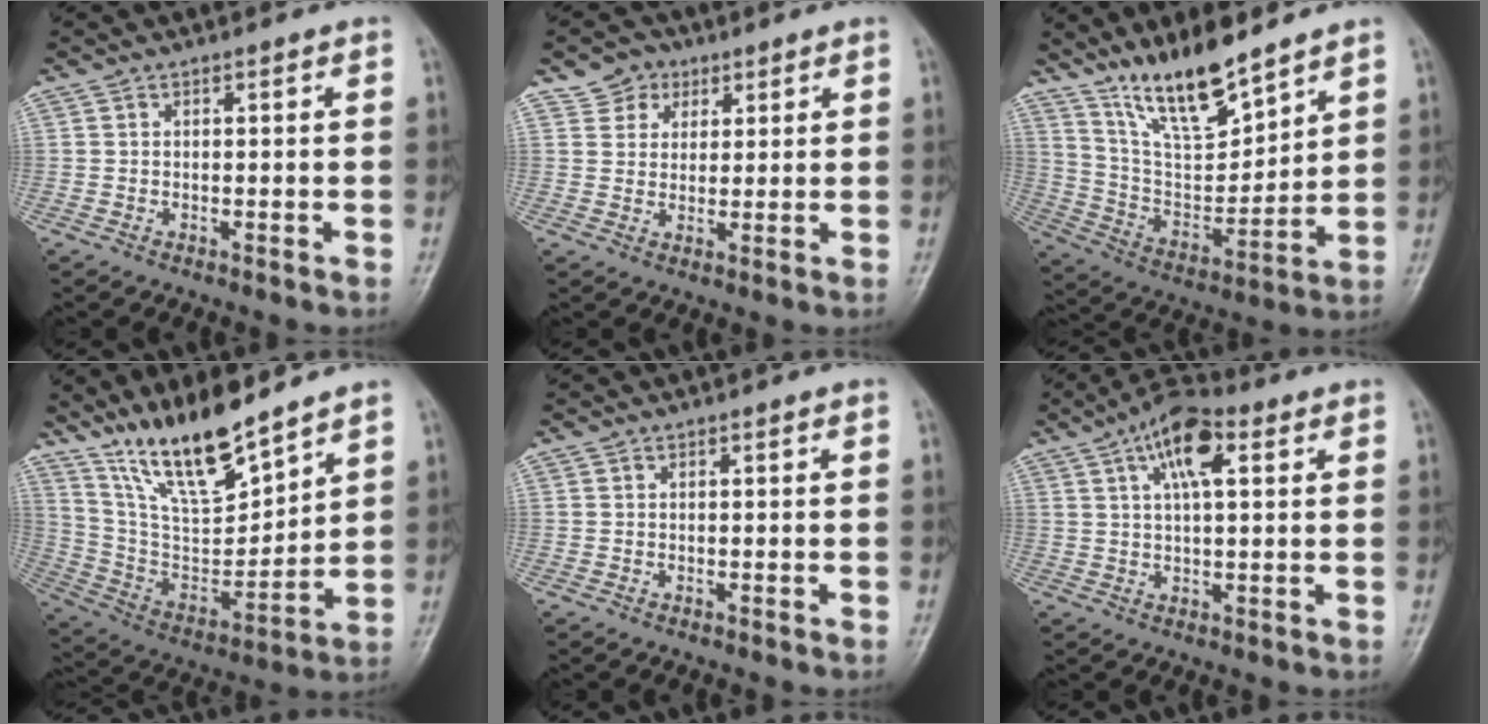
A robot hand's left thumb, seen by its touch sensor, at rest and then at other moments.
{"total": 5.3, "force": [2.8, 4.4, 0.9], "torque": [0.013, -0.011, 0.045]}
{"total": 14.5, "force": [11.3, 3.8, 8.2], "torque": [-0.120, -0.074, 0.220]}
{"total": 16.4, "force": [12.9, 4.1, 9.2], "torque": [-0.138, -0.076, 0.251]}
{"total": 0.0}
{"total": 9.5, "force": [3.8, 3.9, 7.8], "torque": [-0.134, 0.009, 0.060]}